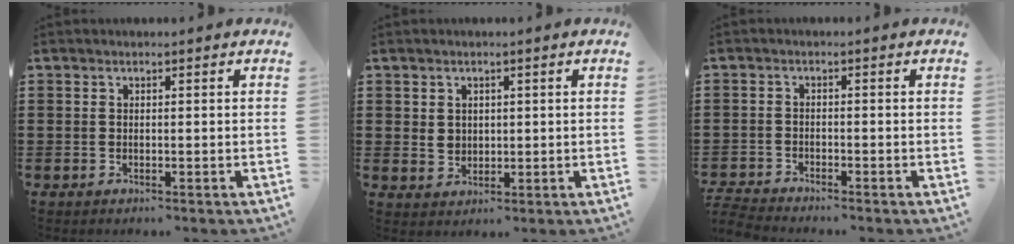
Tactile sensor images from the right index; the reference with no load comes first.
{"total": 2.2, "force": [0.9, 1.9, 0.6], "torque": [-0.019, 0.009, 0.017]}
{"total": 2.7, "force": [-2.7, 0.0, 0.2], "torque": [-0.013, -0.004, -0.059]}